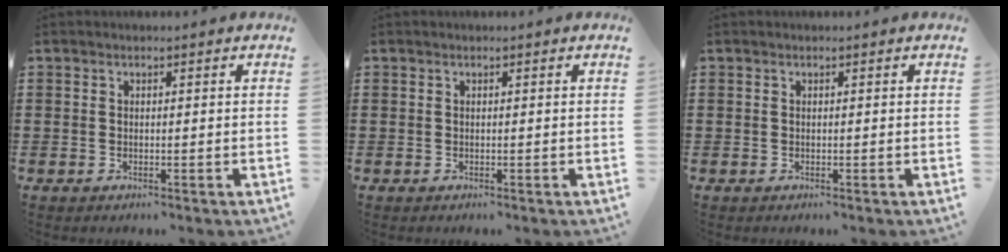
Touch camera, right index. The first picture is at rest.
{"total": 0.0}
{"total": 0.0}